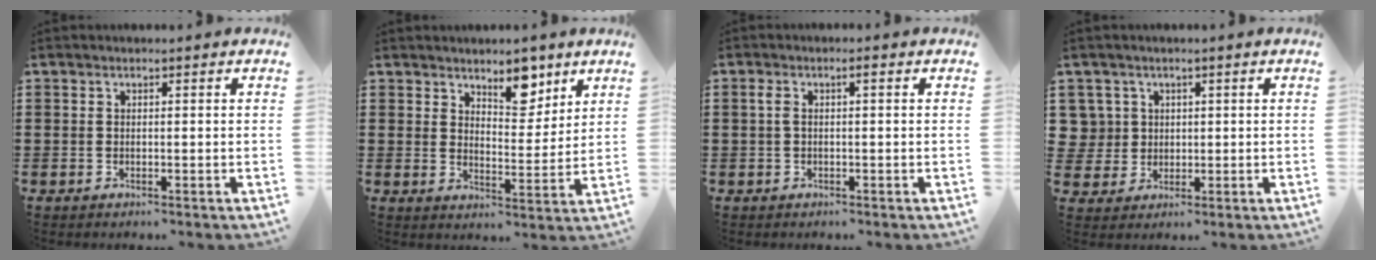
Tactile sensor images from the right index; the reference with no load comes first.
{"total": 6.8, "force": [5.3, 3.2, 2.8], "torque": [-0.042, -0.021, 0.091]}
{"total": 2.0, "force": [0.0, 0.5, 1.9], "torque": [-0.041, -0.002, -0.003]}
{"total": 4.0, "force": [1.0, 3.9, 0.2], "torque": [-0.025, 0.013, 0.018]}